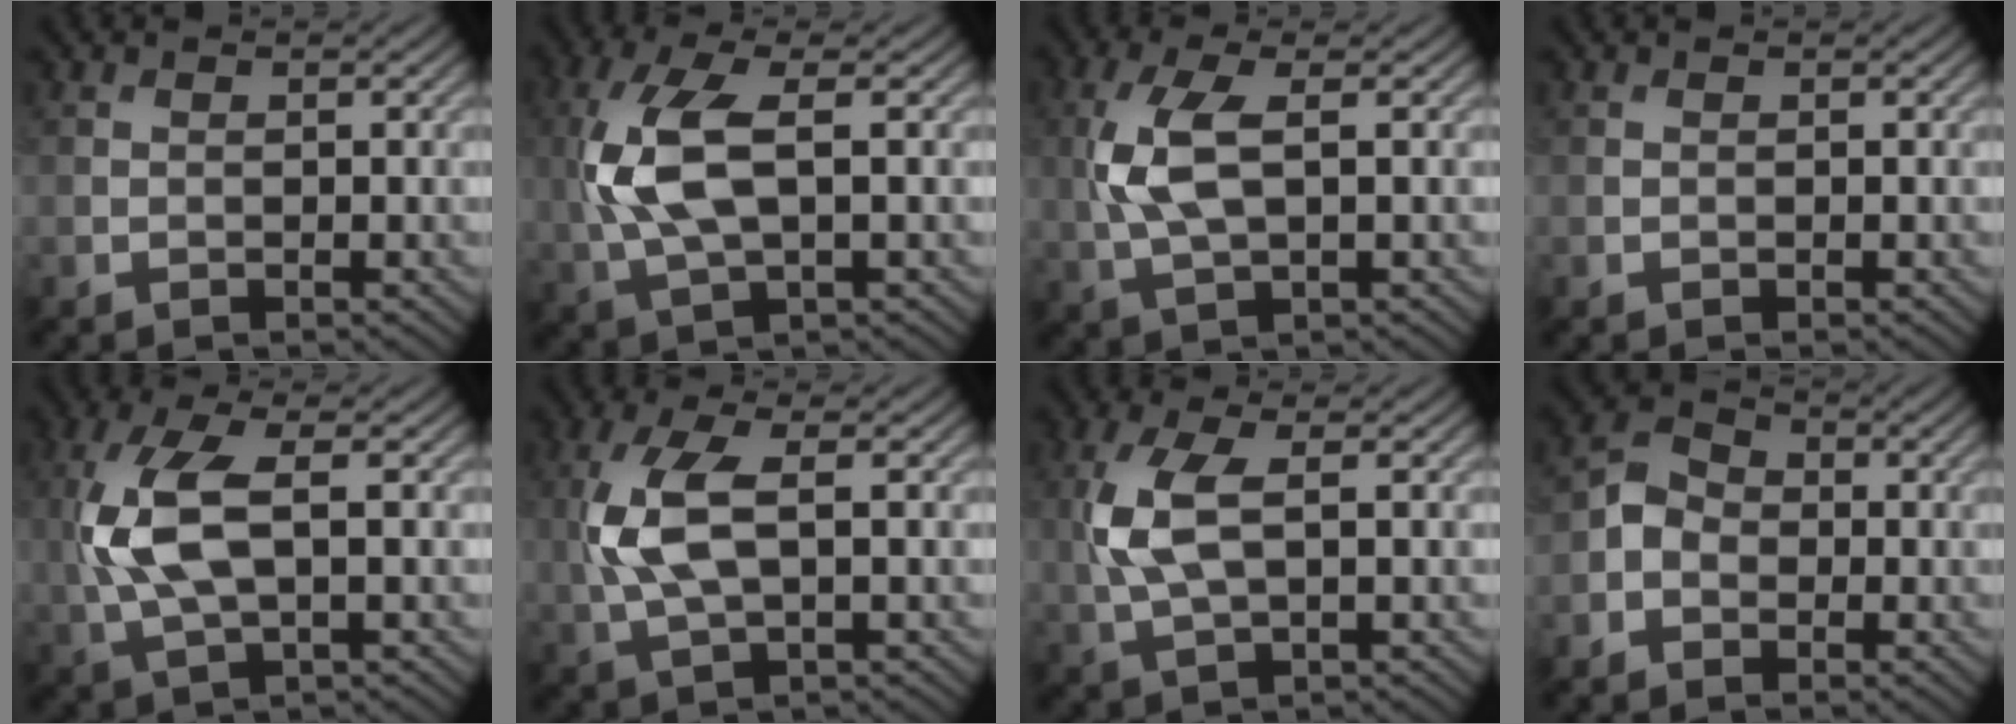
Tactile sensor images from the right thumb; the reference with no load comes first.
{"total": 8.7, "force": [0.6, 3.5, 7.9], "torque": [-0.193, 0.006, 0.010]}
{"total": 6.7, "force": [0.6, 2.6, 6.1], "torque": [-0.155, 0.004, 0.011]}
{"total": 0.0}
{"total": 8.4, "force": [0.5, 3.4, 7.7], "torque": [-0.188, 0.007, 0.008]}
{"total": 7.5, "force": [0.5, 3.0, 6.9], "torque": [-0.173, 0.006, 0.008]}
{"total": 6.6, "force": [0.7, 2.7, 6.0], "torque": [-0.156, 0.004, 0.012]}
{"total": 3.7, "force": [-1.3, 2.9, 1.9], "torque": [-0.039, 0.007, -0.035]}